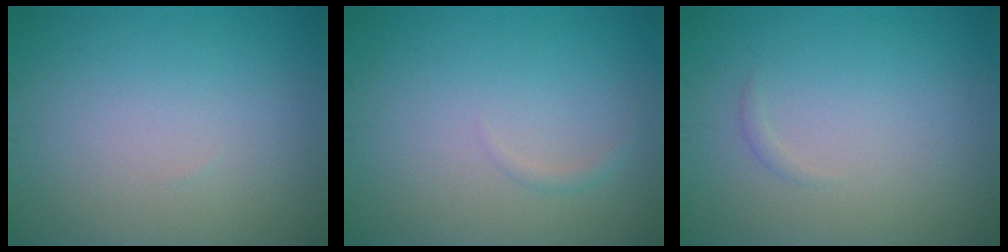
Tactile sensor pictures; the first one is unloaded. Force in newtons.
{"total": 0.7, "press": 0.7, "slide": 0.1}
{"total": 0.5, "press": 0.5, "slide": 0.0}